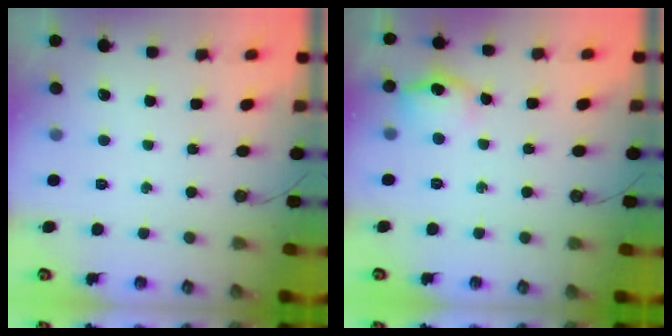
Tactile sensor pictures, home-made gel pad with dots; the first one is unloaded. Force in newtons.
{"total": 12.1, "press": 12.1, "slide": 0.9}